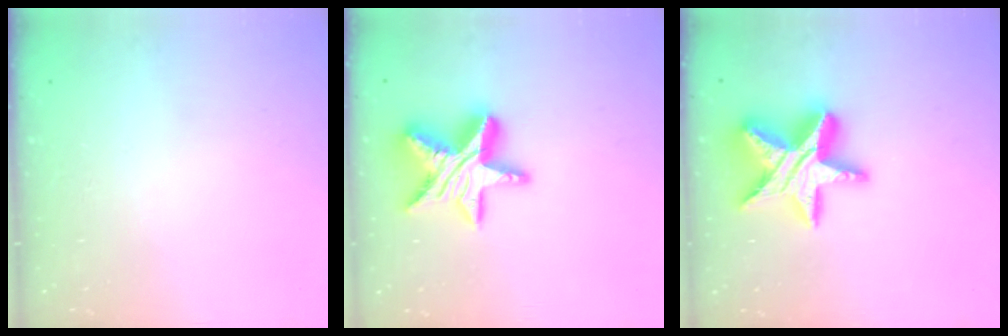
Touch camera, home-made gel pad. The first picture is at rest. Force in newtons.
{"total": 15.4, "press": 15.3, "slide": 1.0}
{"total": 19.6, "press": 19.6, "slide": 1.3}